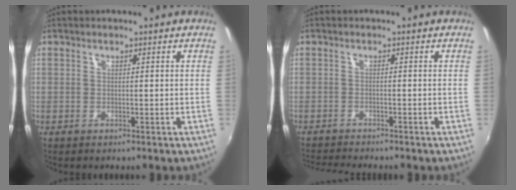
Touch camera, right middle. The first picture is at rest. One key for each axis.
{"total": 4.9, "fx": -4.7, "fy": 0.0, "fz": 1.4, "tx": -0.041, "ty": -0.017, "tz": -0.084}